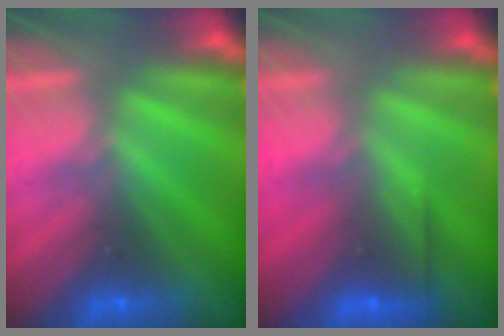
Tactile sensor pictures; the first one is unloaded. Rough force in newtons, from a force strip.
{"total": 2.6}